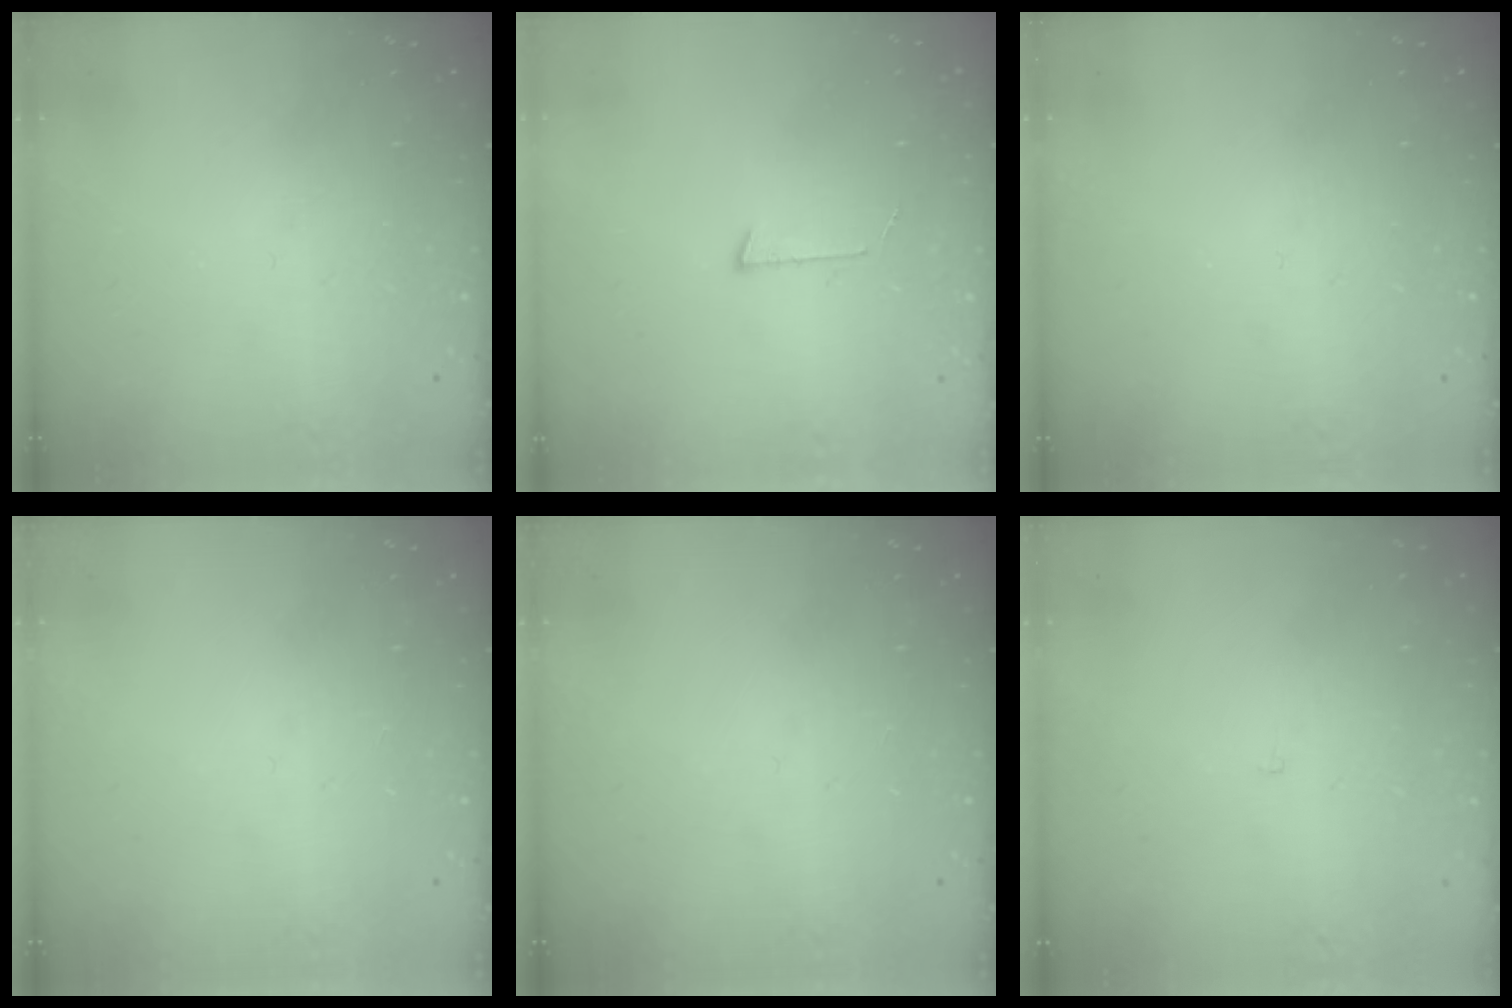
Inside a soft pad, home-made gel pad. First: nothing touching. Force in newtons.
{"total": 4.2, "press": 4.2, "slide": 0.4}
{"total": 0.0}
{"total": 0.0}
{"total": 0.0}
{"total": 1.9, "press": 1.9, "slide": 0.1}